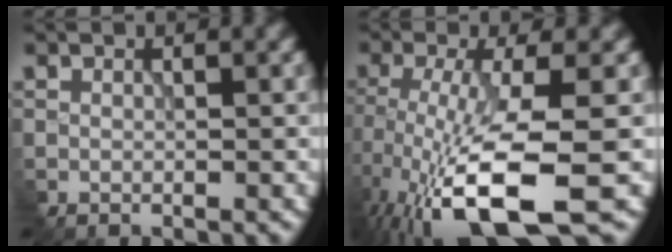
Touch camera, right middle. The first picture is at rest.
{"total": 10.9, "force": [-4.7, 2.9, 9.4], "torque": [-0.186, -0.012, -0.080]}